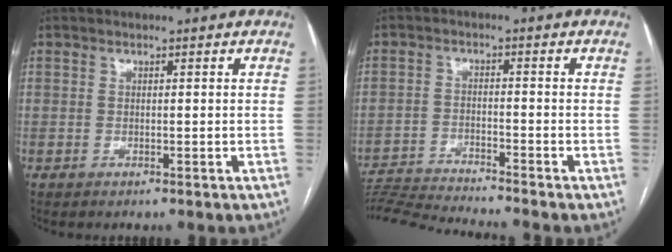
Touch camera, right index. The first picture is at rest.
{"total": 10.0, "force": [-9.4, -2.1, 2.3], "torque": [-0.031, -0.008, -0.166]}